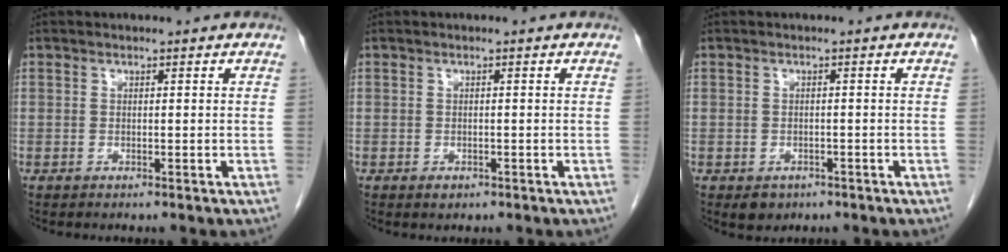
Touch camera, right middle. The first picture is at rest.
{"total": 1.0, "force": [-0.5, 0.7, 0.5], "torque": [-0.006, 0.001, -0.003]}
{"total": 2.5, "force": [-1.5, 1.9, 0.8], "torque": [-0.009, 0.003, -0.013]}